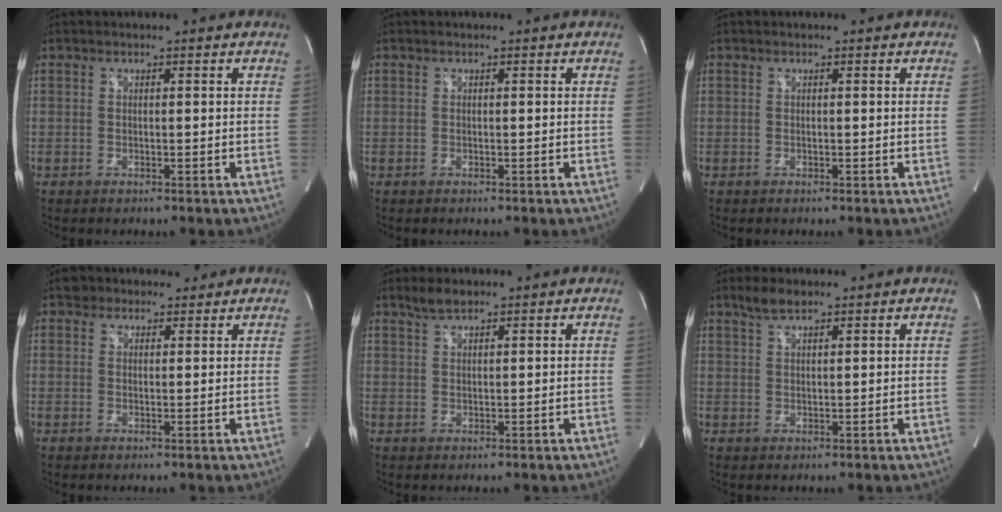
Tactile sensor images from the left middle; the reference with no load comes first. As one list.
[{"total": 0.0}, {"total": 0.0}, {"total": 3.3, "force": [2.6, 2.1, 0.1], "torque": [0.006, 0.017, 0.037]}, {"total": 2.5, "force": [2.1, 0.6, 1.2], "torque": [-0.028, 0.007, 0.043]}, {"total": 3.0, "force": [2.4, 0.7, 1.6], "torque": [-0.038, 0.007, 0.050]}]